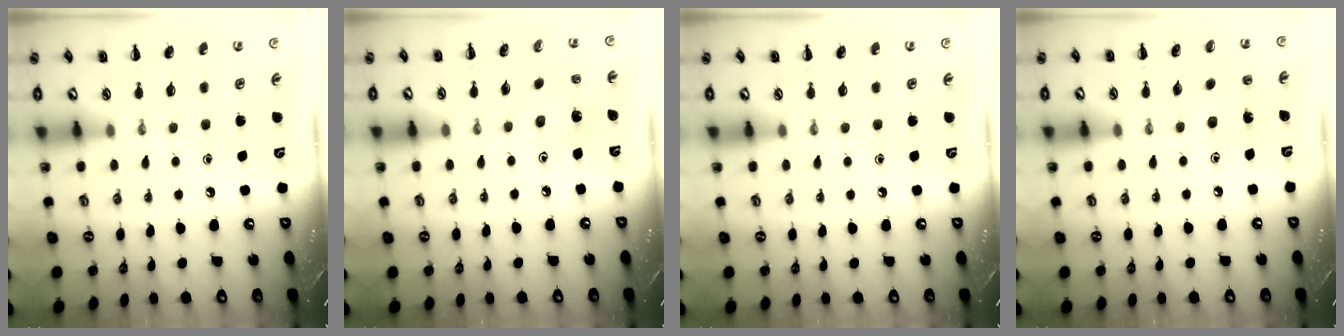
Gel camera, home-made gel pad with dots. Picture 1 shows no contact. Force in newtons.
{"total": 2.1, "press": 2.0, "slide": 0.7}
{"total": 0.0}
{"total": 2.6, "press": 2.5, "slide": 0.8}